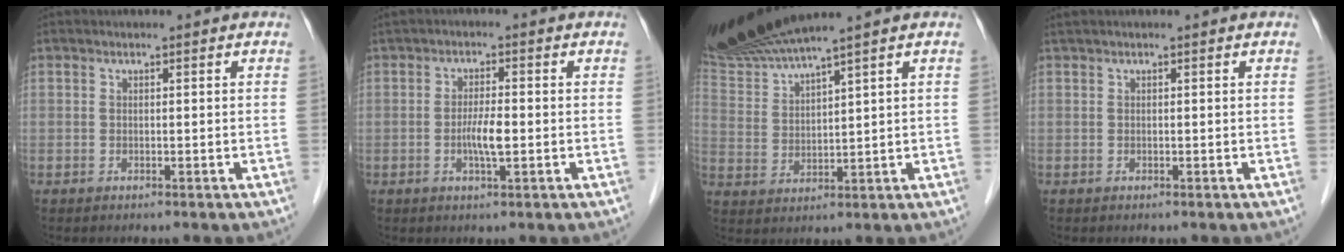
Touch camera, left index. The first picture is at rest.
{"total": 3.5, "force": [-0.7, 0.4, 3.4], "torque": [-0.064, -0.001, -0.012]}
{"total": 8.6, "force": [7.7, -1.9, 3.2], "torque": [-0.078, -0.004, 0.162]}
{"total": 0.0}